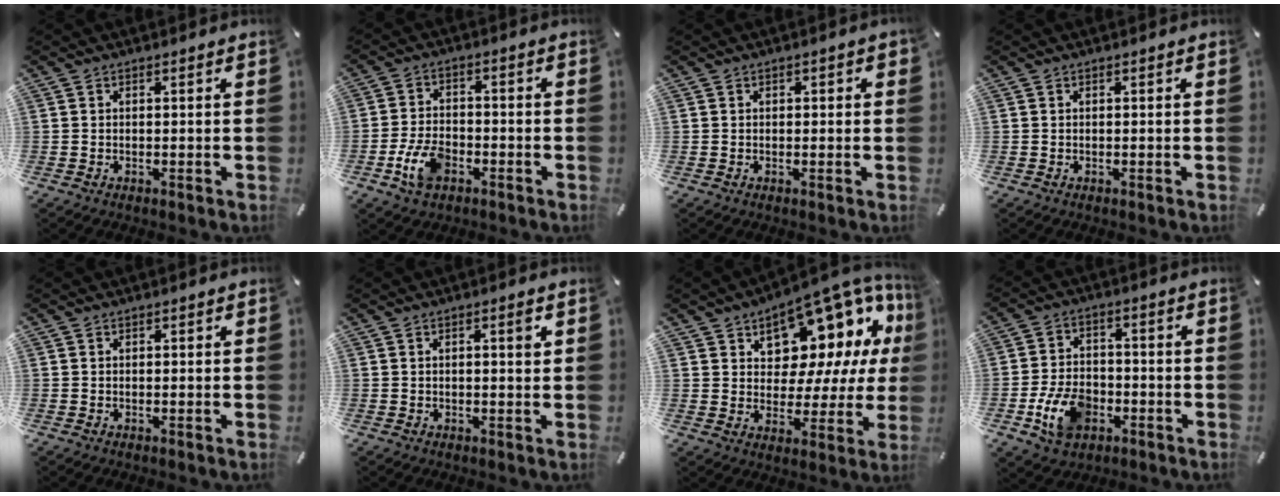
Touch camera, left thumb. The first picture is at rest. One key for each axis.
{"total": 8.4, "fx": -3.6, "fy": 5.3, "fz": 5.5, "tx": -0.122, "ty": 0.010, "tz": -0.066}
{"total": 0.7, "fx": 0.0, "fy": 0.6, "fz": 0.4, "tx": -0.007, "ty": 0.004, "tz": -0.001}
{"total": 0.0}
{"total": 0.0}
{"total": 2.2, "fx": 0.6, "fy": 0.6, "fz": 2.1, "tx": -0.025, "ty": -0.002, "tz": 0.005}
{"total": 13.5, "fx": 9.6, "fy": 7.7, "fz": 5.4, "tx": -0.069, "ty": -0.098, "tz": 0.166}
{"total": 10.9, "fx": -4.0, "fy": 7.7, "fz": 6.7, "tx": -0.135, "ty": 0.014, "tz": -0.068}